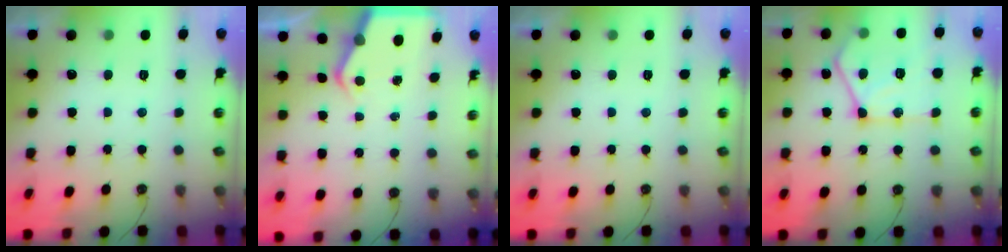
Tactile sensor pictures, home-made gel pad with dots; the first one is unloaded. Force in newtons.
{"total": 4.7, "press": 4.6, "slide": 0.7}
{"total": 0.0}
{"total": 15.7, "press": 15.6, "slide": 1.5}